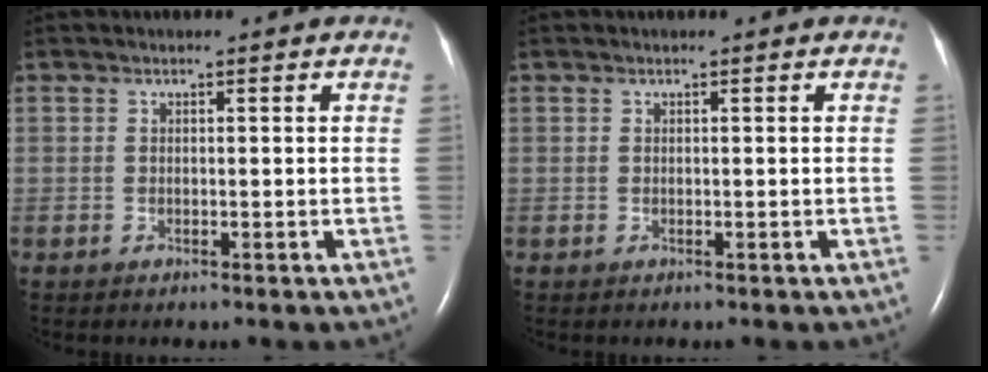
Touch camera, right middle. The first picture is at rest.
{"total": 0.0}